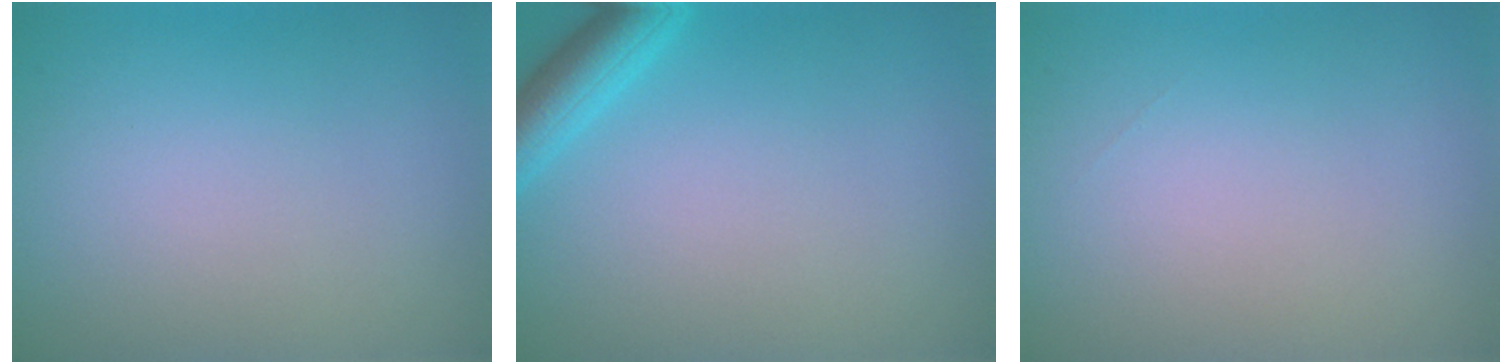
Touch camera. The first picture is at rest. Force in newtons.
{"total": 2.9, "press": 2.9, "slide": 0.2}
{"total": 0.0}